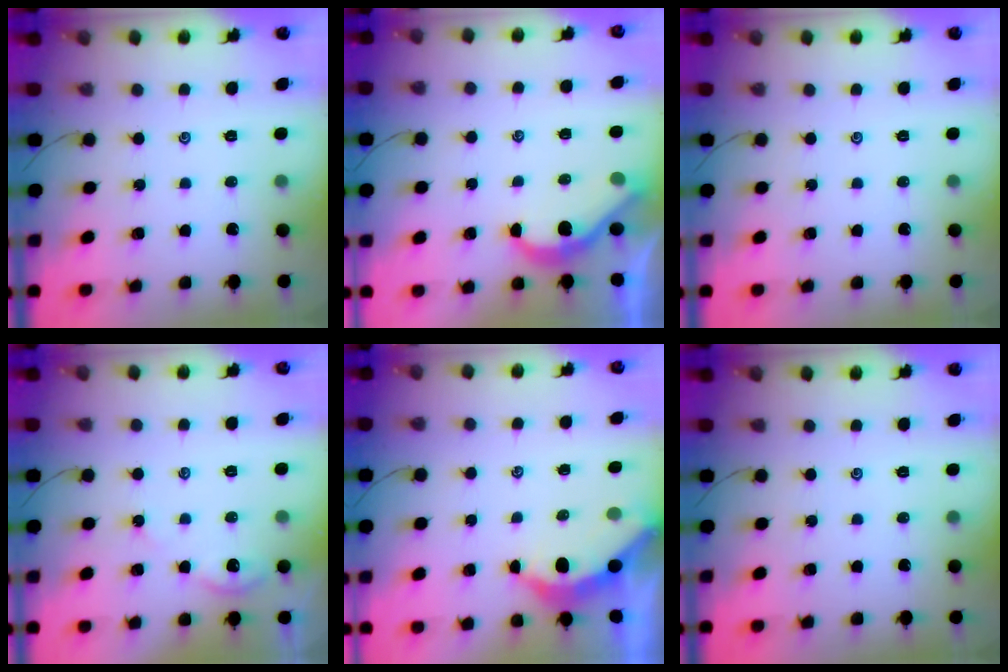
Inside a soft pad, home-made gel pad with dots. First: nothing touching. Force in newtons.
{"total": 4.6, "press": 4.6, "slide": 0.5}
{"total": 0.0}
{"total": 2.9, "press": 2.9, "slide": 0.3}
{"total": 3.7, "press": 3.7, "slide": 0.4}
{"total": 0.0}